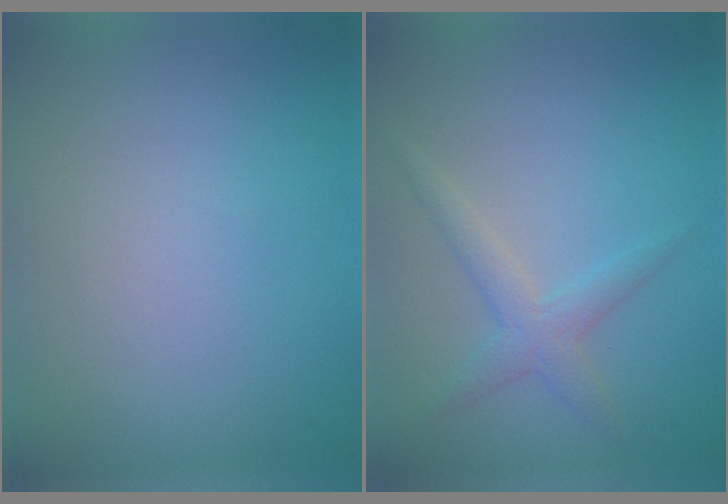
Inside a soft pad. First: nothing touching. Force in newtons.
{"total": 2.2, "press": 2.2, "slide": 0.1}